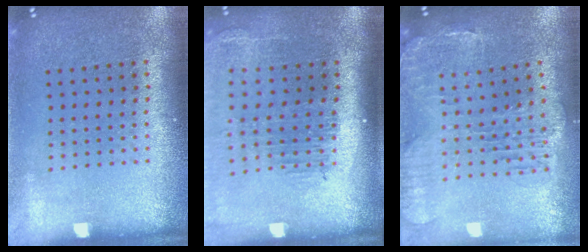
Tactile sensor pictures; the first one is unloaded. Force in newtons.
{"total": 2.3, "press": 1.8, "slide": 1.3}
{"total": 1.5, "press": 1.4, "slide": 0.4}